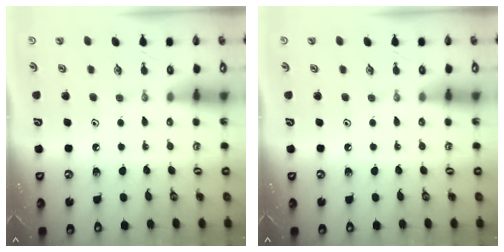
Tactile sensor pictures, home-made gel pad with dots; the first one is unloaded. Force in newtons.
{"total": 0.0}